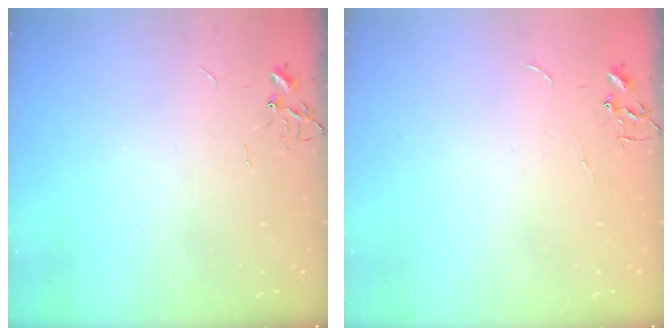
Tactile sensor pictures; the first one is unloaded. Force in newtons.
{"total": 0.0}